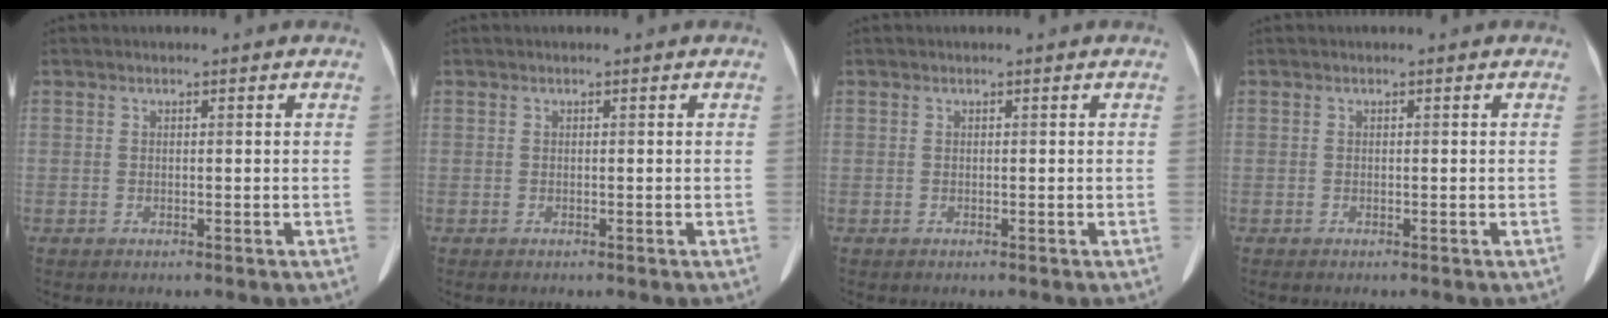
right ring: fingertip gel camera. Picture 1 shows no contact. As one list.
[{"total": 0.0}, {"total": 0.0}, {"total": 0.0}]